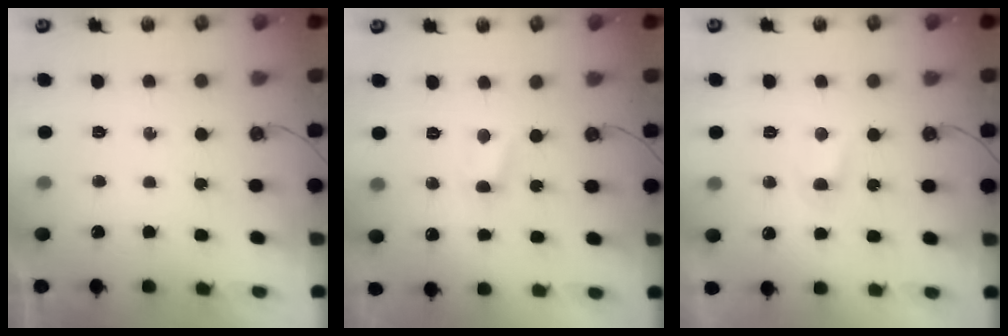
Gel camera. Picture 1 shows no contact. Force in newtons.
{"total": 2.6, "press": 2.6, "slide": 0.4}
{"total": 2.6, "press": 2.5, "slide": 0.3}